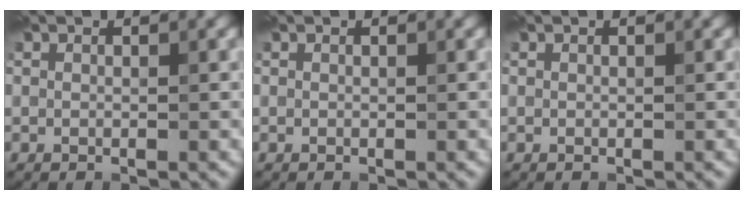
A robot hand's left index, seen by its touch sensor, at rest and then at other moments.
{"total": 0.0}
{"total": 0.0}